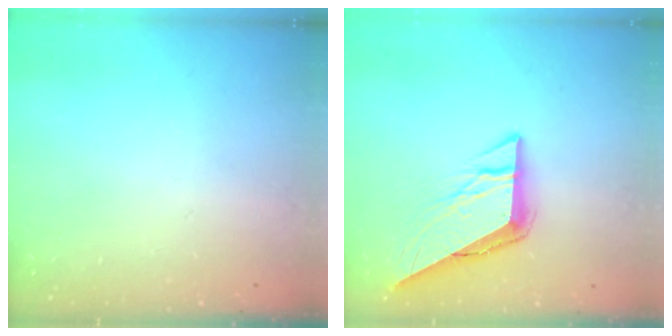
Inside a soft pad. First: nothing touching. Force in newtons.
{"total": 9.8, "press": 9.8, "slide": 0.6}